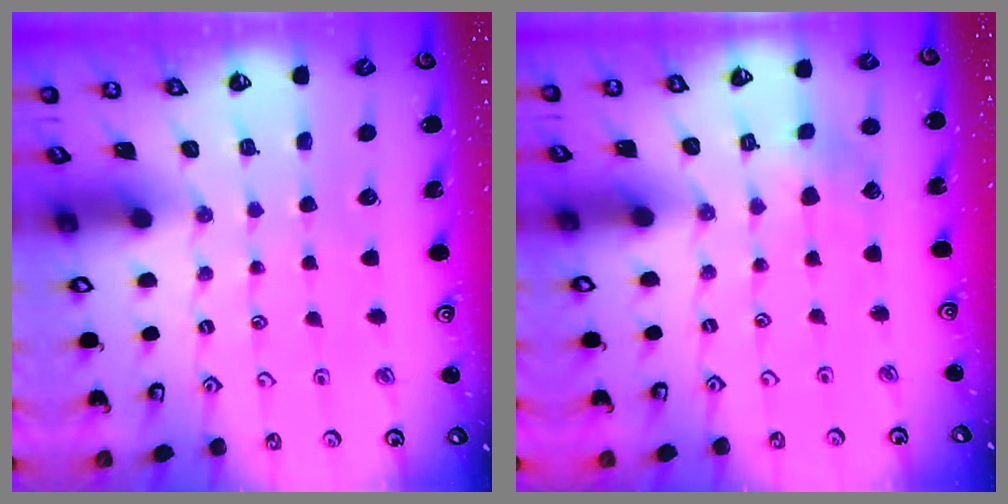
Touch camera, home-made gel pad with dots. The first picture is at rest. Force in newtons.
{"total": 2.4, "press": 2.4, "slide": 0.2}